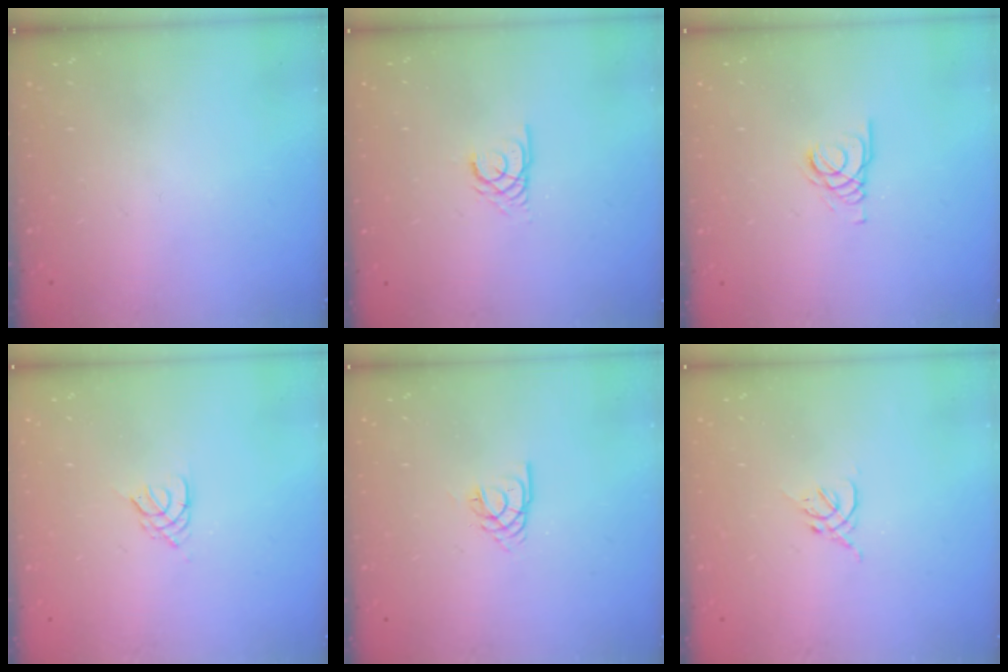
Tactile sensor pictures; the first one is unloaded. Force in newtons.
{"total": 2.2, "press": 2.2, "slide": 0.3}
{"total": 1.6, "press": 1.6, "slide": 0.2}
{"total": 2.6, "press": 2.5, "slide": 0.5}
{"total": 3.2, "press": 3.1, "slide": 0.4}
{"total": 1.6, "press": 1.5, "slide": 0.6}